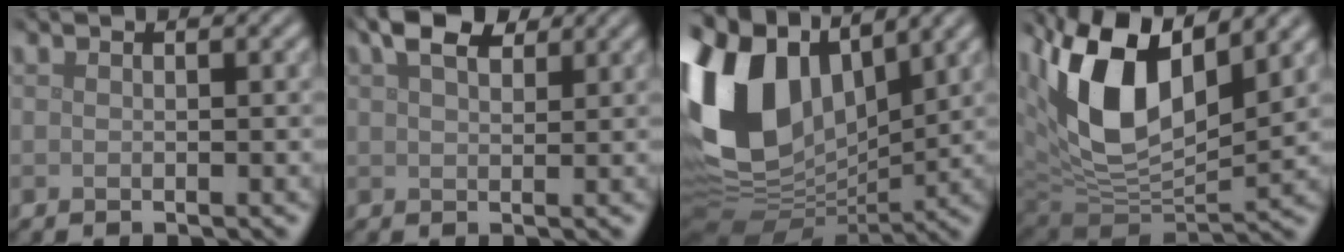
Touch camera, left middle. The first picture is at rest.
{"total": 4.9, "force": [3.1, 2.2, 3.0], "torque": [-0.055, 0.015, 0.050]}
{"total": 15.2, "force": [3.6, 10.0, 10.9], "torque": [-0.268, 0.020, 0.057]}
{"total": 13.5, "force": [5.2, 6.4, 10.8], "torque": [-0.210, 0.008, 0.091]}